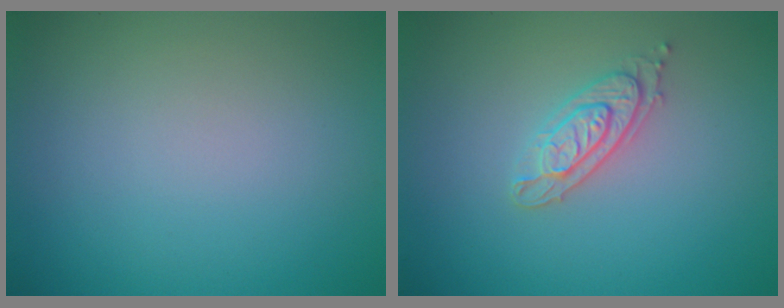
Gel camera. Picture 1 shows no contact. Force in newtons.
{"total": 2.4, "press": 2.2, "slide": 0.8}